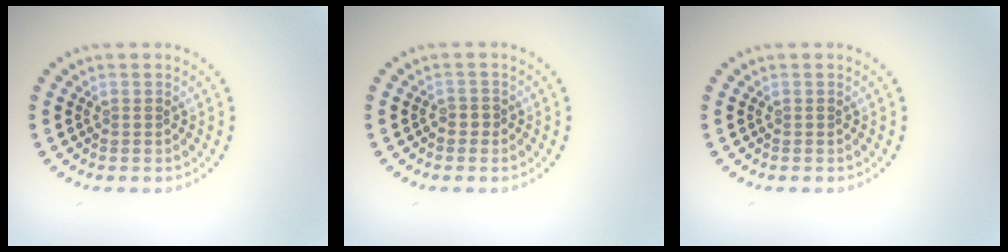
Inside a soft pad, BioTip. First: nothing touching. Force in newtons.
{"total": 0.6, "press": 0.5, "slide": 0.3}
{"total": 0.0}